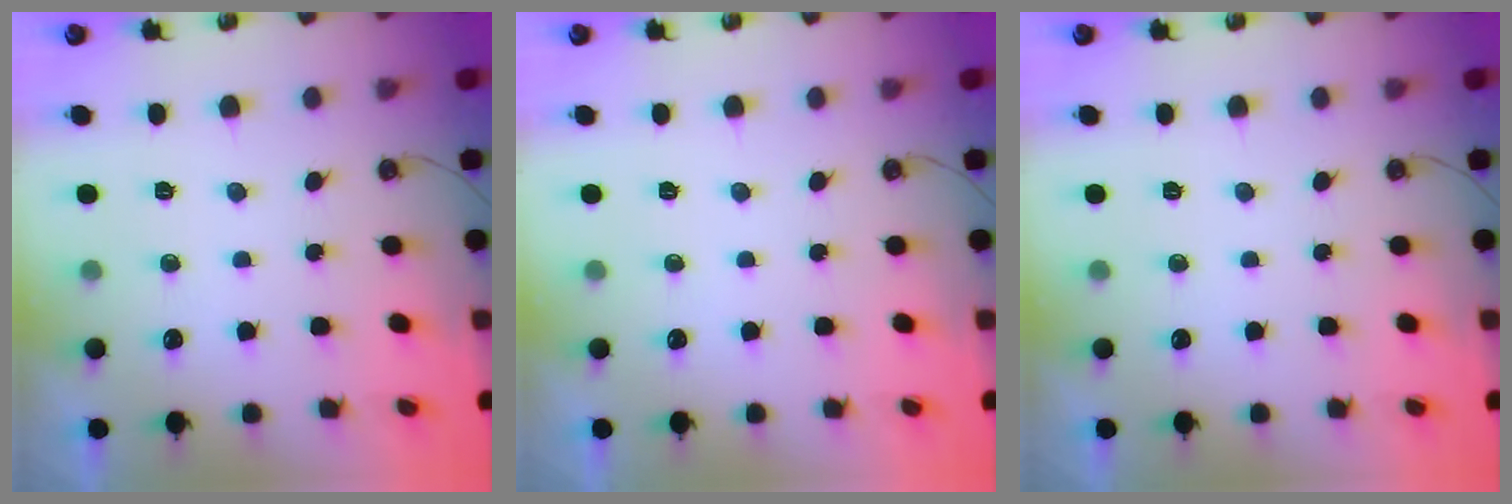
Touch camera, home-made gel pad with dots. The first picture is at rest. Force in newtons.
{"total": 0.0}
{"total": 0.0}